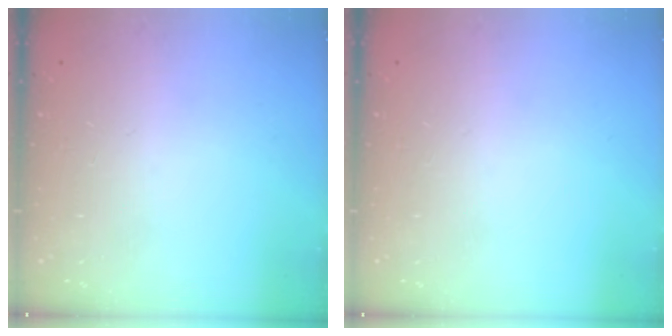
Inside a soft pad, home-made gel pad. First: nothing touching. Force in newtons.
{"total": 0.0}